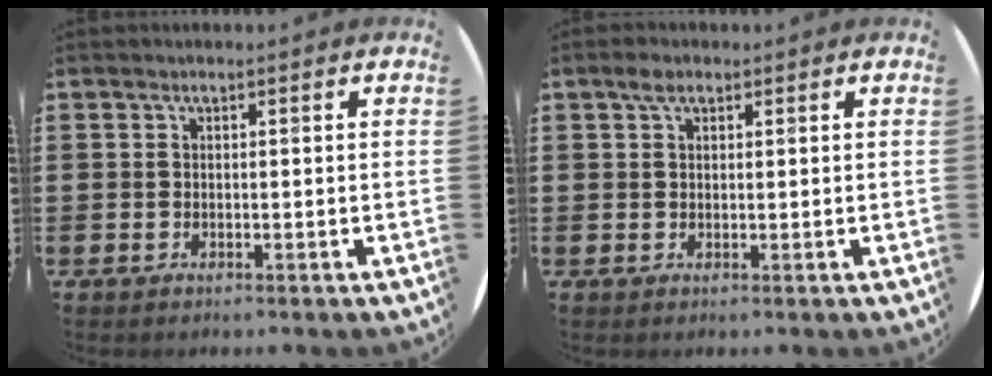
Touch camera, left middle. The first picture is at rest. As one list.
[{"total": 1.9, "force": [1.2, 1.0, 1.1], "torque": [-0.015, 0.004, 0.019]}]